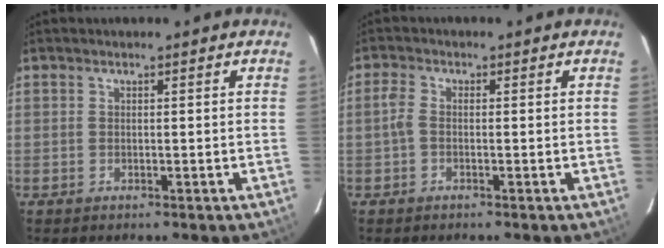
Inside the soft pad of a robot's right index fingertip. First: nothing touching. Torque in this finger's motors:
{"motor_torque": [0.22, -0.11, 0.17, 0.04]}